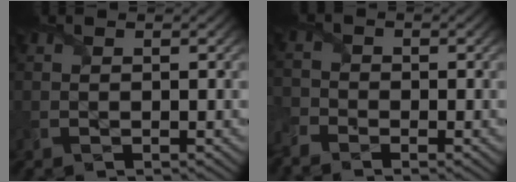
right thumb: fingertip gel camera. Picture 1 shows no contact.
{"total": 3.4, "force": [-2.8, 1.6, 0.9], "torque": [-0.031, -0.012, -0.065]}